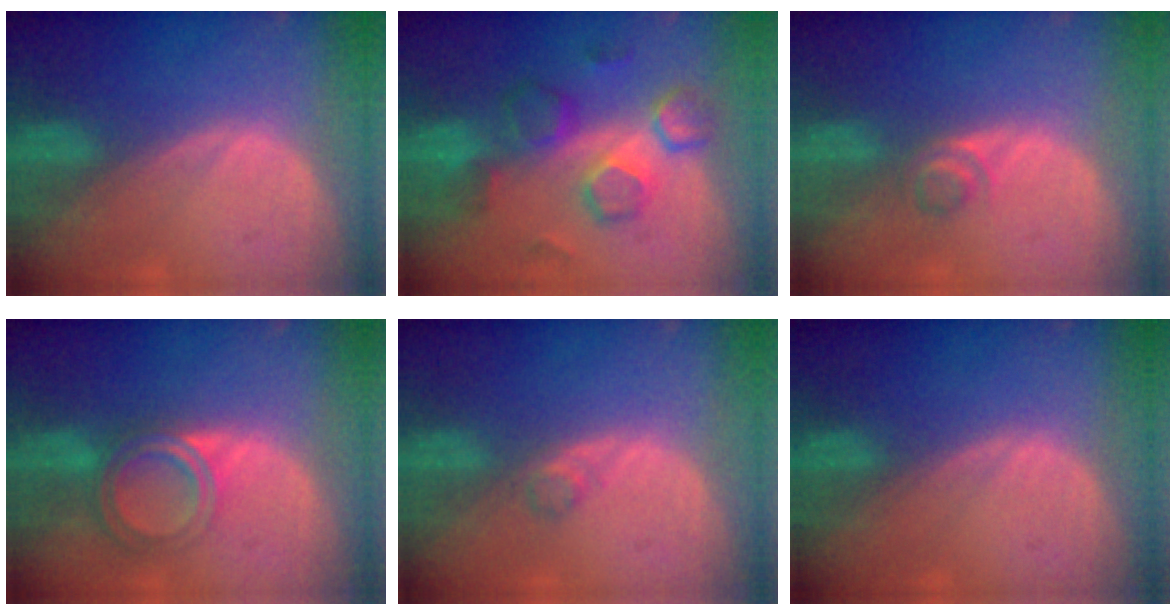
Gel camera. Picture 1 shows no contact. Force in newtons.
{"total": 8.5, "press": 8.4, "slide": 1.4}
{"total": 2.3, "press": 2.1, "slide": 1.0}
{"total": 6.5, "press": 5.5, "slide": 3.4}
{"total": 1.4, "press": 1.4, "slide": 0.1}
{"total": 0.0}